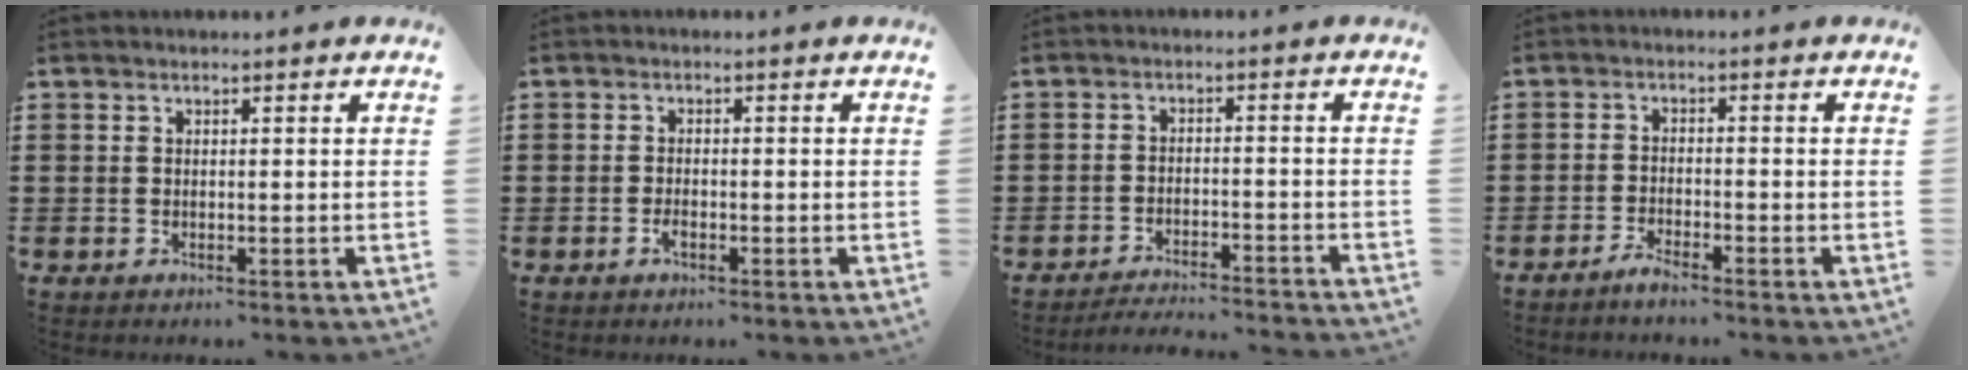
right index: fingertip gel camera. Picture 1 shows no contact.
{"total": 1.5, "force": [-0.8, 0.7, 1.0], "torque": [-0.029, -0.005, -0.016]}
{"total": 3.1, "force": [-3.0, -0.2, 0.5], "torque": [-0.013, 0.001, -0.064]}
{"total": 2.1, "force": [-2.0, 0.0, 0.6], "torque": [-0.012, 0.003, -0.038]}